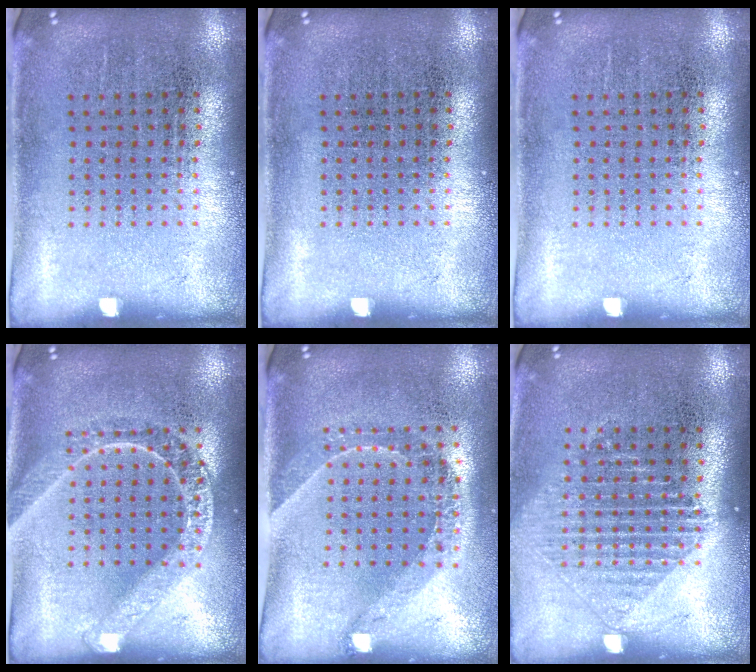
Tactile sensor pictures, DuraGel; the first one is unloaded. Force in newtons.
{"total": 0.0}
{"total": 0.0}
{"total": 1.4, "press": 1.4, "slide": 0.2}
{"total": 1.6, "press": 1.3, "slide": 1.0}
{"total": 1.2, "press": 1.2, "slide": 0.5}